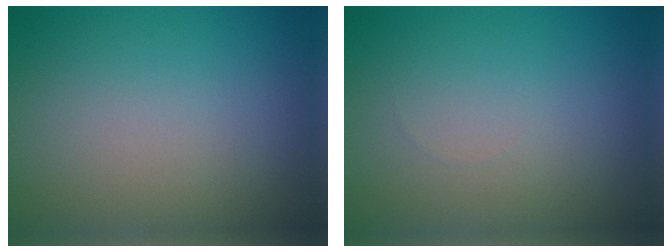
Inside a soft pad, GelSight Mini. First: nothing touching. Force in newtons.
{"total": 0.0}